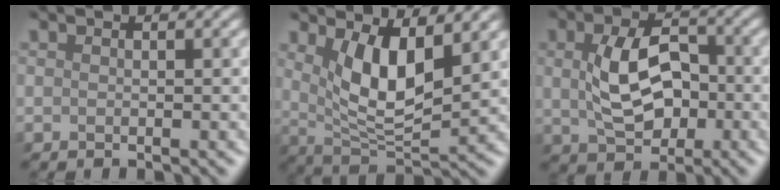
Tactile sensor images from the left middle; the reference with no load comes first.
{"total": 5.8, "force": [2.2, 2.1, 4.9], "torque": [-0.099, -0.015, 0.044]}
{"total": 6.0, "force": [0.2, 3.8, 4.6], "torque": [-0.098, 0.000, 0.003]}